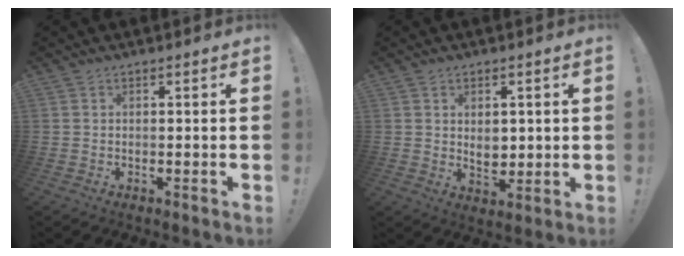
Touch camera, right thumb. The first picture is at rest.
{"total": 5.3, "force": [1.6, 3.7, 3.4], "torque": [-0.035, -0.011, 0.025]}